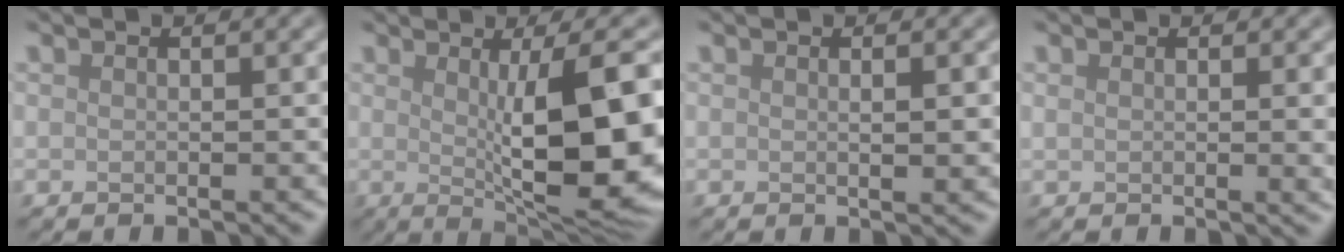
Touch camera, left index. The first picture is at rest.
{"total": 11.3, "force": [-0.4, 2.7, 11.0], "torque": [-0.153, -0.005, 0.003]}
{"total": 1.2, "force": [0.0, 0.2, 1.2], "torque": [-0.021, 0.000, 0.000]}
{"total": 2.4, "force": [0.9, 0.9, 2.0], "torque": [-0.020, -0.002, 0.013]}